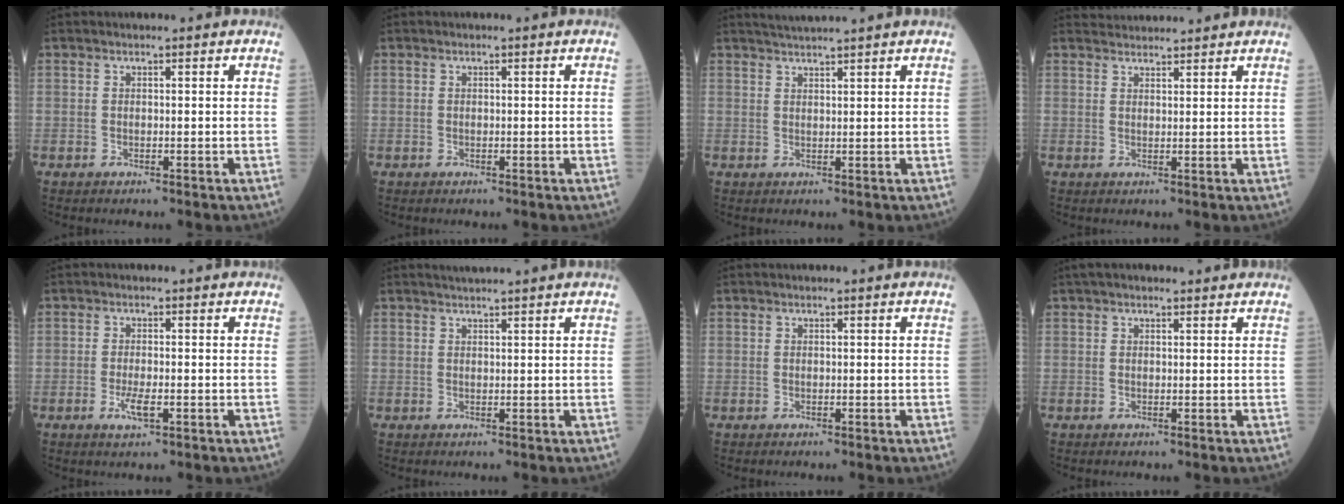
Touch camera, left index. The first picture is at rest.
{"total": 0.0}
{"total": 4.3, "force": [3.9, -1.0, 1.5], "torque": [-0.021, 0.023, 0.065]}
{"total": 4.4, "force": [4.4, 0.3, 0.3], "torque": [-0.010, 0.032, 0.069]}
{"total": 2.9, "force": [-1.1, 0.7, 2.6], "torque": [-0.058, -0.004, -0.017]}
{"total": 2.7, "force": [2.4, -0.5, 1.0], "torque": [-0.009, 0.017, 0.042]}
{"total": 0.0}
{"total": 2.8, "force": [2.4, 1.0, 1.1], "torque": [-0.014, 0.033, 0.035]}